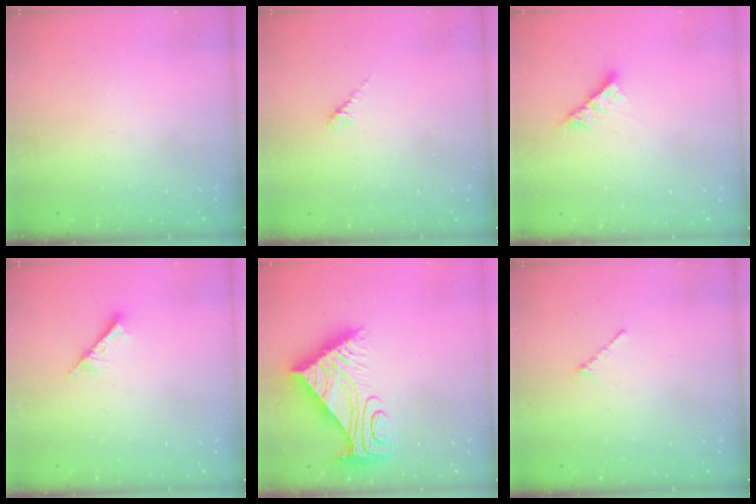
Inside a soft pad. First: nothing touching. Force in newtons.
{"total": 2.6, "press": 2.4, "slide": 0.7}
{"total": 5.0, "press": 5.0, "slide": 0.3}
{"total": 2.5, "press": 2.5, "slide": 0.2}
{"total": 8.7, "press": 8.7, "slide": 0.5}
{"total": 0.8, "press": 0.7, "slide": 0.4}